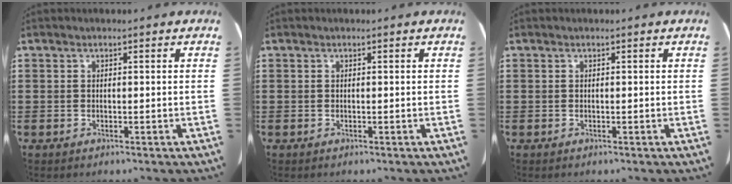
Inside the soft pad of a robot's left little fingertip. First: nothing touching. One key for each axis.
{"total": 0.0}
{"total": 0.0}